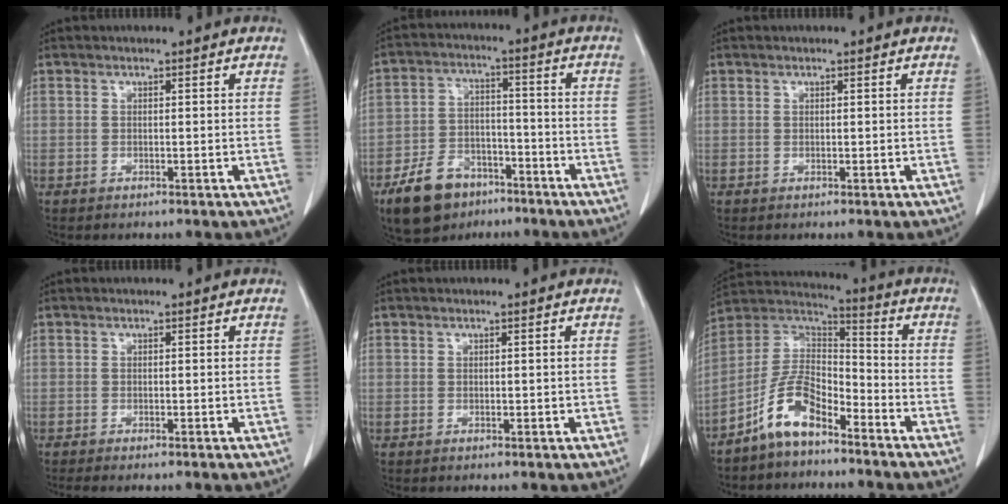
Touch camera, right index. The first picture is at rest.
{"total": 10.4, "force": [-6.8, 6.3, 4.8], "torque": [-0.102, 0.006, -0.113]}
{"total": 0.0}
{"total": 1.5, "force": [-1.2, -0.1, 0.8], "torque": [-0.013, -0.002, -0.020]}
{"total": 0.5, "force": [0.1, 0.3, 0.4], "torque": [-0.007, -0.002, 0.003]}
{"total": 10.2, "force": [-6.8, 4.4, 6.2], "torque": [-0.135, 0.026, -0.132]}